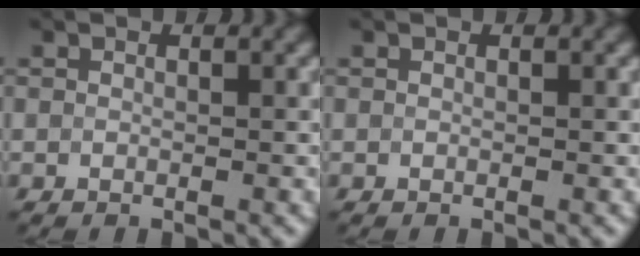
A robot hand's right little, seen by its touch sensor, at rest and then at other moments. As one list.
[{"total": 0.0}]